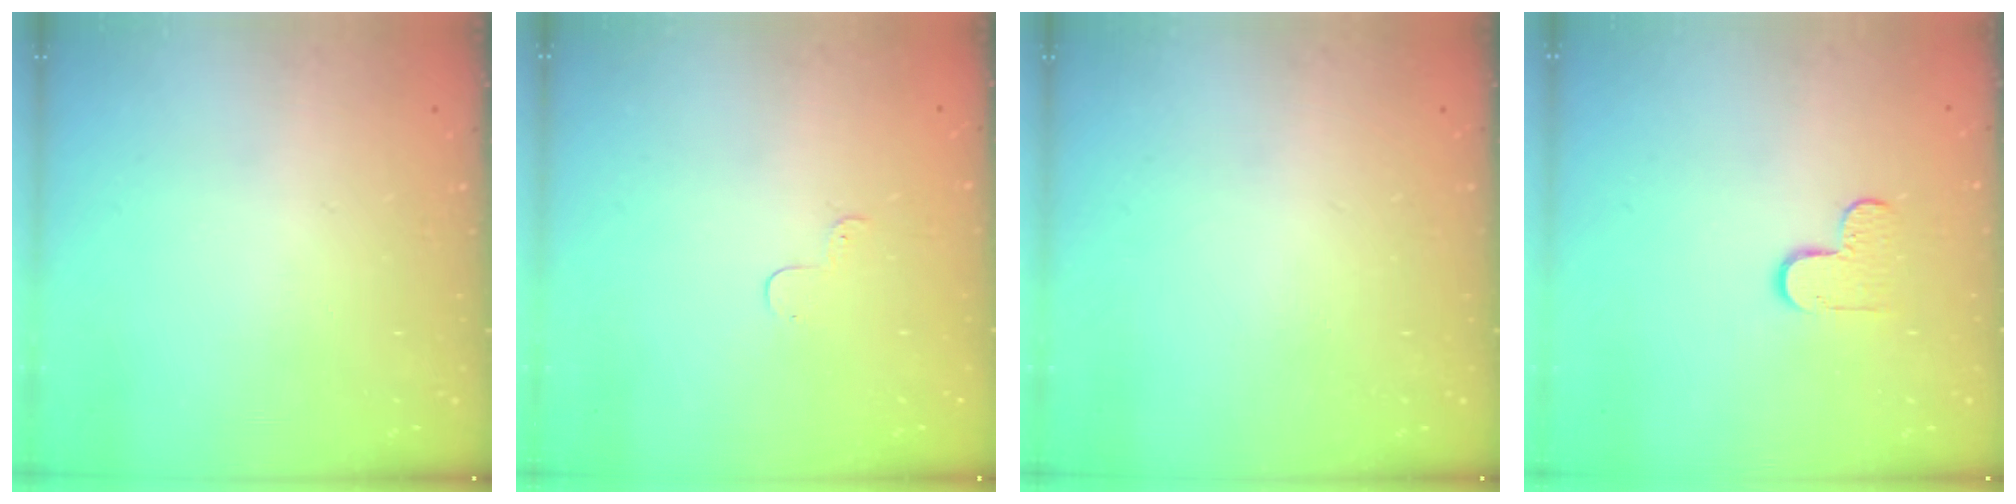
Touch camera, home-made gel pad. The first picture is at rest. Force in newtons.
{"total": 2.9, "press": 2.8, "slide": 0.3}
{"total": 0.0}
{"total": 6.0, "press": 5.9, "slide": 0.6}